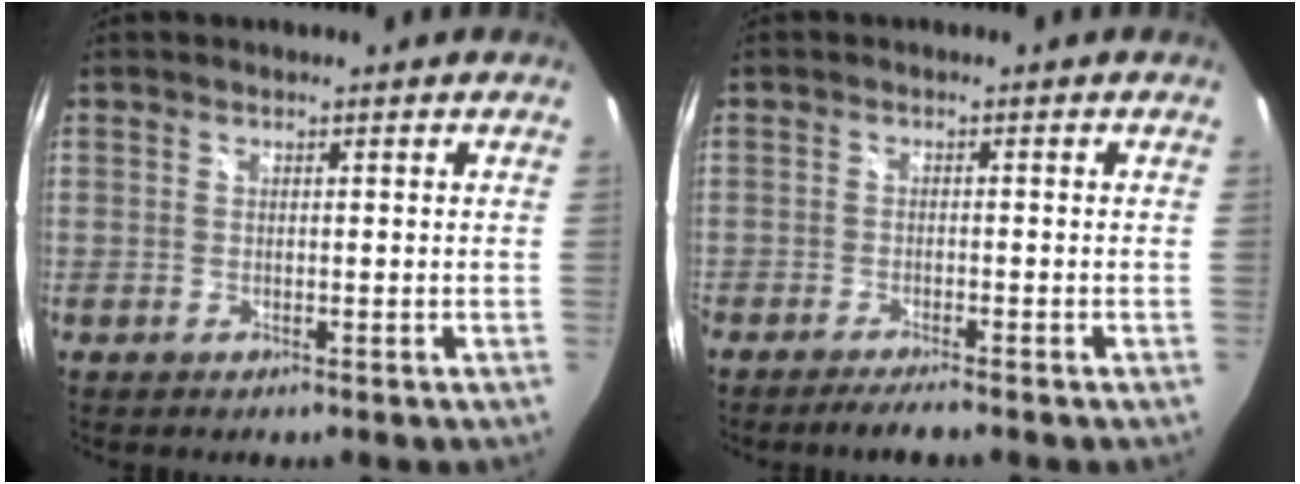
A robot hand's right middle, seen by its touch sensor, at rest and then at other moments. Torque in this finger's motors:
{"motor_torque": [1.11, -1.03, 0.53, 0.21]}